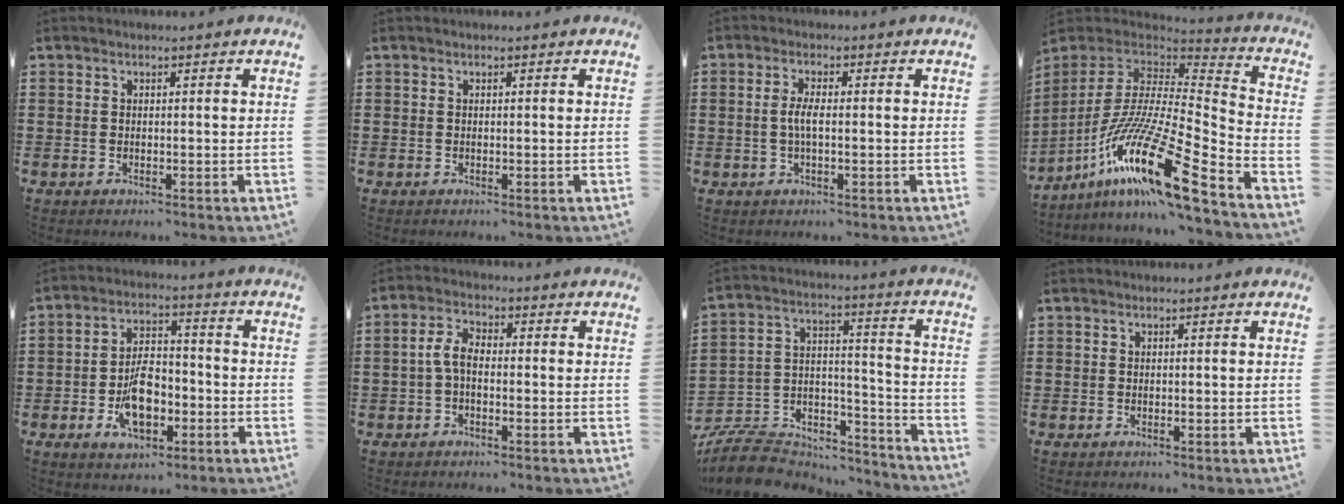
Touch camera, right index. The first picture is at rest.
{"total": 0.0}
{"total": 3.0, "force": [-0.3, 0.7, 2.9], "torque": [-0.068, -0.005, -0.012]}
{"total": 20.0, "force": [-12.1, 3.6, 15.5], "torque": [-0.304, 0.018, -0.223]}
{"total": 8.2, "force": [-2.7, 4.4, 6.3], "torque": [-0.115, 0.007, -0.051]}
{"total": 3.8, "force": [-0.9, 1.9, 3.2], "torque": [-0.081, 0.000, -0.023]}
{"total": 9.0, "force": [-7.9, 3.6, 2.2], "torque": [-0.052, 0.016, -0.153]}
{"total": 0.0}